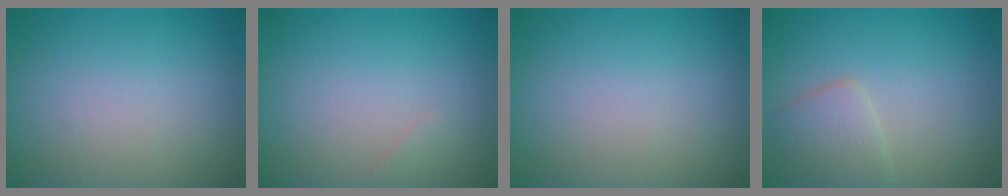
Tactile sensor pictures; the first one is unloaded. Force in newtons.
{"total": 0.5, "press": 0.5, "slide": 0.1}
{"total": 0.0}
{"total": 2.6, "press": 2.6, "slide": 0.1}